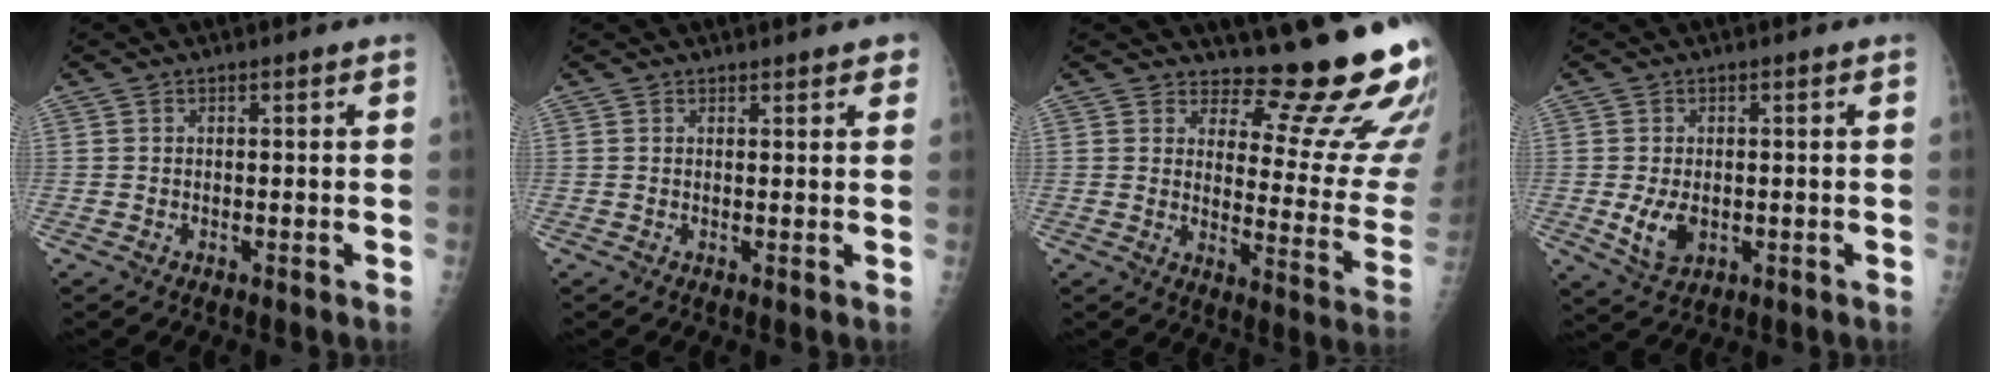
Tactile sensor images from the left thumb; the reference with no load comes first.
{"total": 2.7, "force": [2.2, 1.0, 1.2], "torque": [0.006, -0.002, 0.022]}
{"total": 16.2, "force": [14.0, 3.6, 7.3], "torque": [-0.052, -0.157, 0.168]}
{"total": 5.1, "force": [-0.5, 3.3, 3.8], "torque": [-0.064, -0.011, 0.001]}